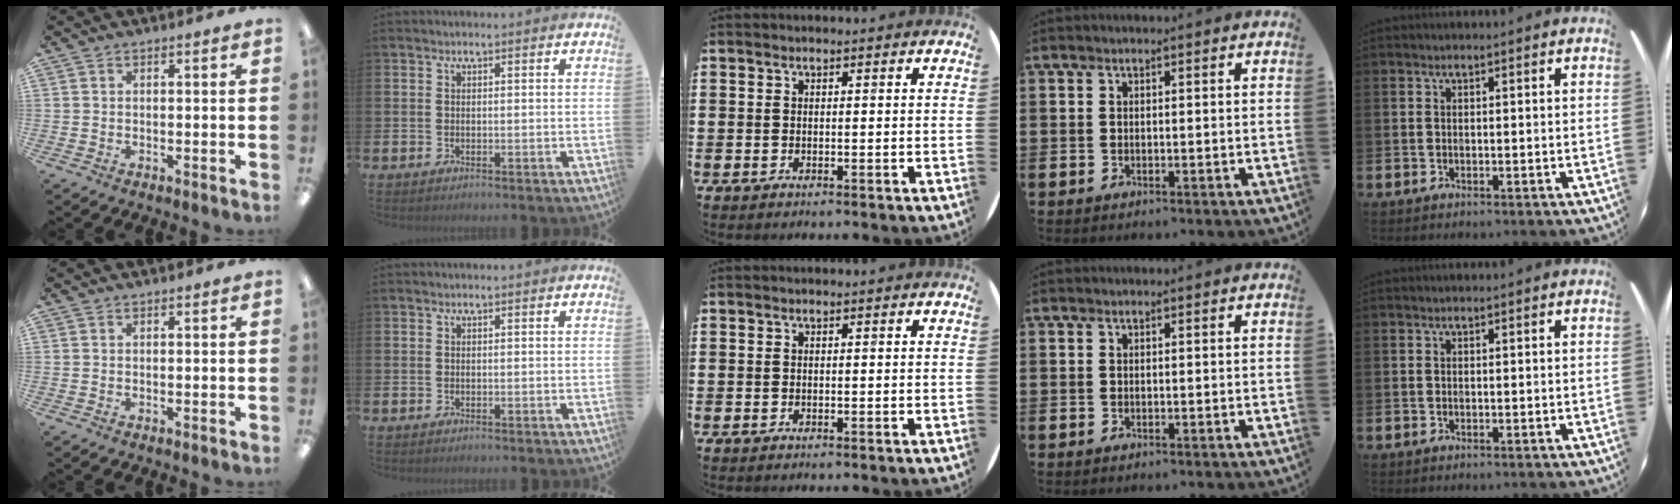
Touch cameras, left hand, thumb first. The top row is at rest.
{}